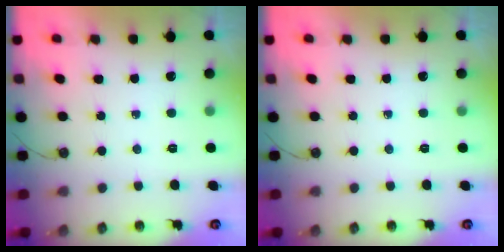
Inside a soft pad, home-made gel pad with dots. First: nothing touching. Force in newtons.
{"total": 0.0}